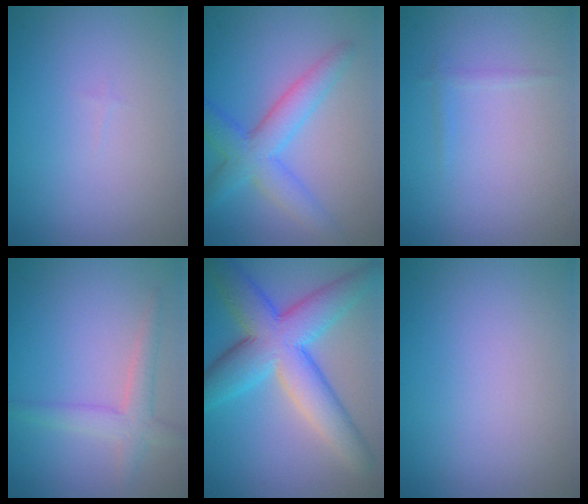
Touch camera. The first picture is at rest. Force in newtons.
{"total": 4.9, "press": 4.9, "slide": 0.1}
{"total": 0.6, "press": 0.6, "slide": 0.0}
{"total": 2.8, "press": 2.8, "slide": 0.2}
{"total": 9.2, "press": 9.2, "slide": 0.1}
{"total": 0.0}